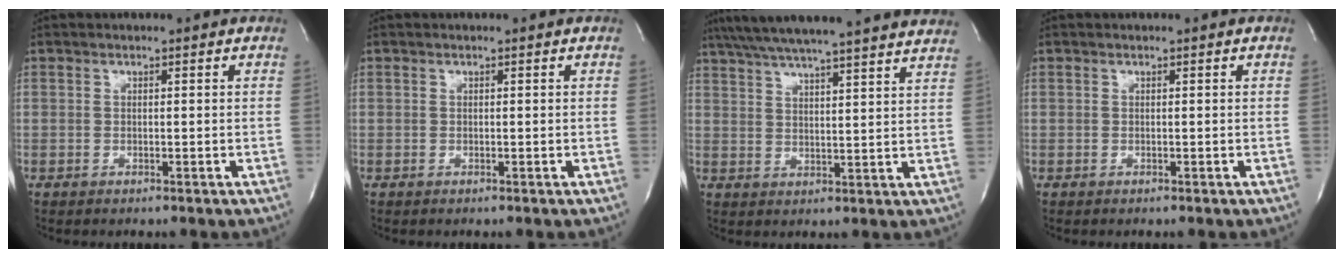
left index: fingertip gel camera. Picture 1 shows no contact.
{"total": 0.0}
{"total": 26.7, "force": [23.8, 1.4, 11.9], "torque": [-0.206, 0.007, 0.315]}
{"total": 0.0}